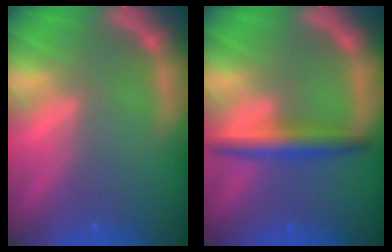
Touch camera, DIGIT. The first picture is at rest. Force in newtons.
{"total": 3.9}